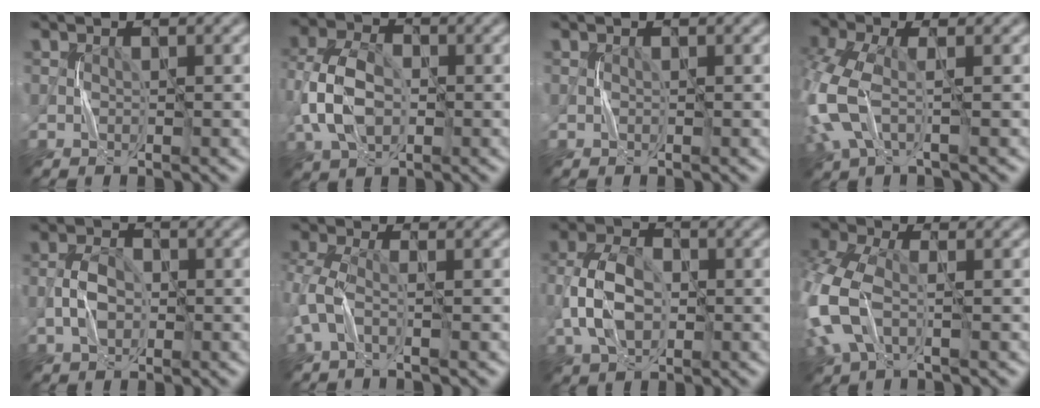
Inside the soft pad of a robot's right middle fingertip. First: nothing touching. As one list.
[{"total": 6.4, "force": [-1.0, 4.2, 4.7], "torque": [-0.109, 0.008, -0.026]}, {"total": 0.0}, {"total": 6.4, "force": [-1.2, 3.4, 5.3], "torque": [-0.152, 0.002, -0.036]}, {"total": 3.2, "force": [-0.7, 2.1, 2.3], "torque": [-0.045, 0.006, -0.016]}, {"total": 3.1, "force": [-0.9, 1.4, 2.6], "torque": [-0.073, 0.006, -0.028]}, {"total": 5.9, "force": [-0.9, 3.8, 4.4], "torque": [-0.097, 0.006, -0.021]}, {"total": 7.6, "force": [-1.6, 4.8, 5.7], "torque": [-0.170, -0.006, -0.045]}]